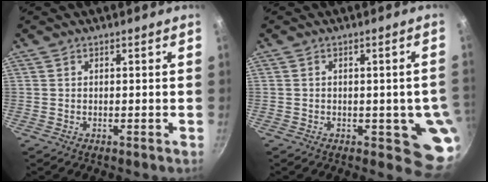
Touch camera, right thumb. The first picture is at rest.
{"total": 7.9, "force": [-1.5, 3.9, 6.7], "torque": [-0.040, -0.004, -0.018]}